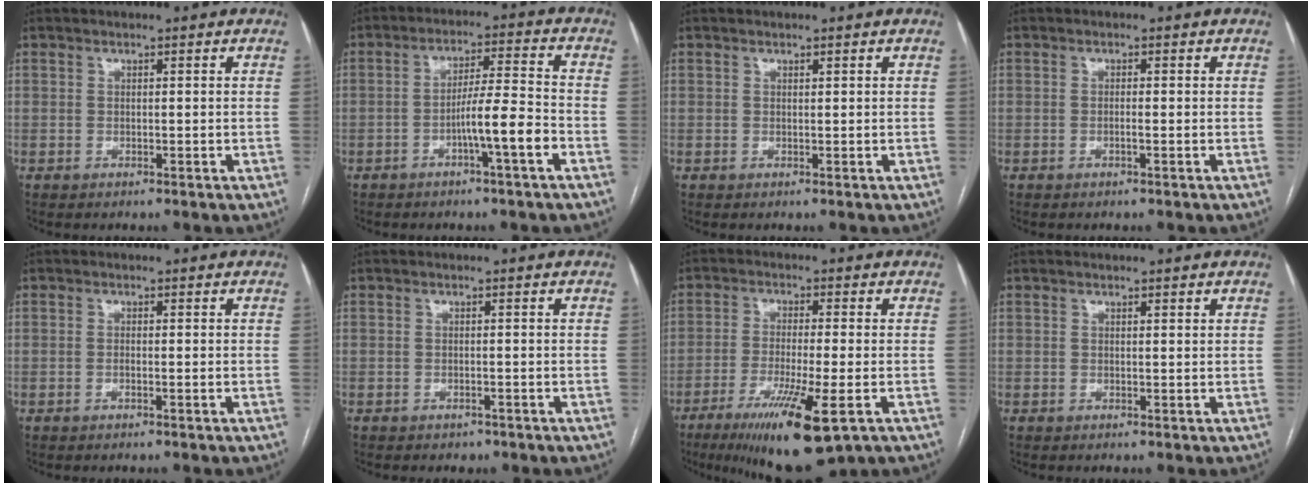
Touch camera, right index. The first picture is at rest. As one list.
[{"total": 7.5, "force": [-3.2, -0.3, 6.7], "torque": [-0.113, 0.010, -0.053]}, {"total": 0.0}, {"total": 0.7, "force": [-0.2, -0.1, 0.6], "torque": [-0.013, 0.001, -0.003]}, {"total": 0.7, "force": [-0.3, 0.0, 0.7], "torque": [-0.014, -0.001, -0.003]}, {"total": 1.4, "force": [-1.0, 0.8, 0.3], "torque": [-0.010, 0.001, -0.010]}, {"total": 12.9, "force": [-6.5, 1.1, 11.1], "torque": [-0.189, -0.038, -0.103]}, {"total": 0.6, "force": [0.5, 0.0, 0.3], "torque": [-0.005, 0.000, 0.005]}]